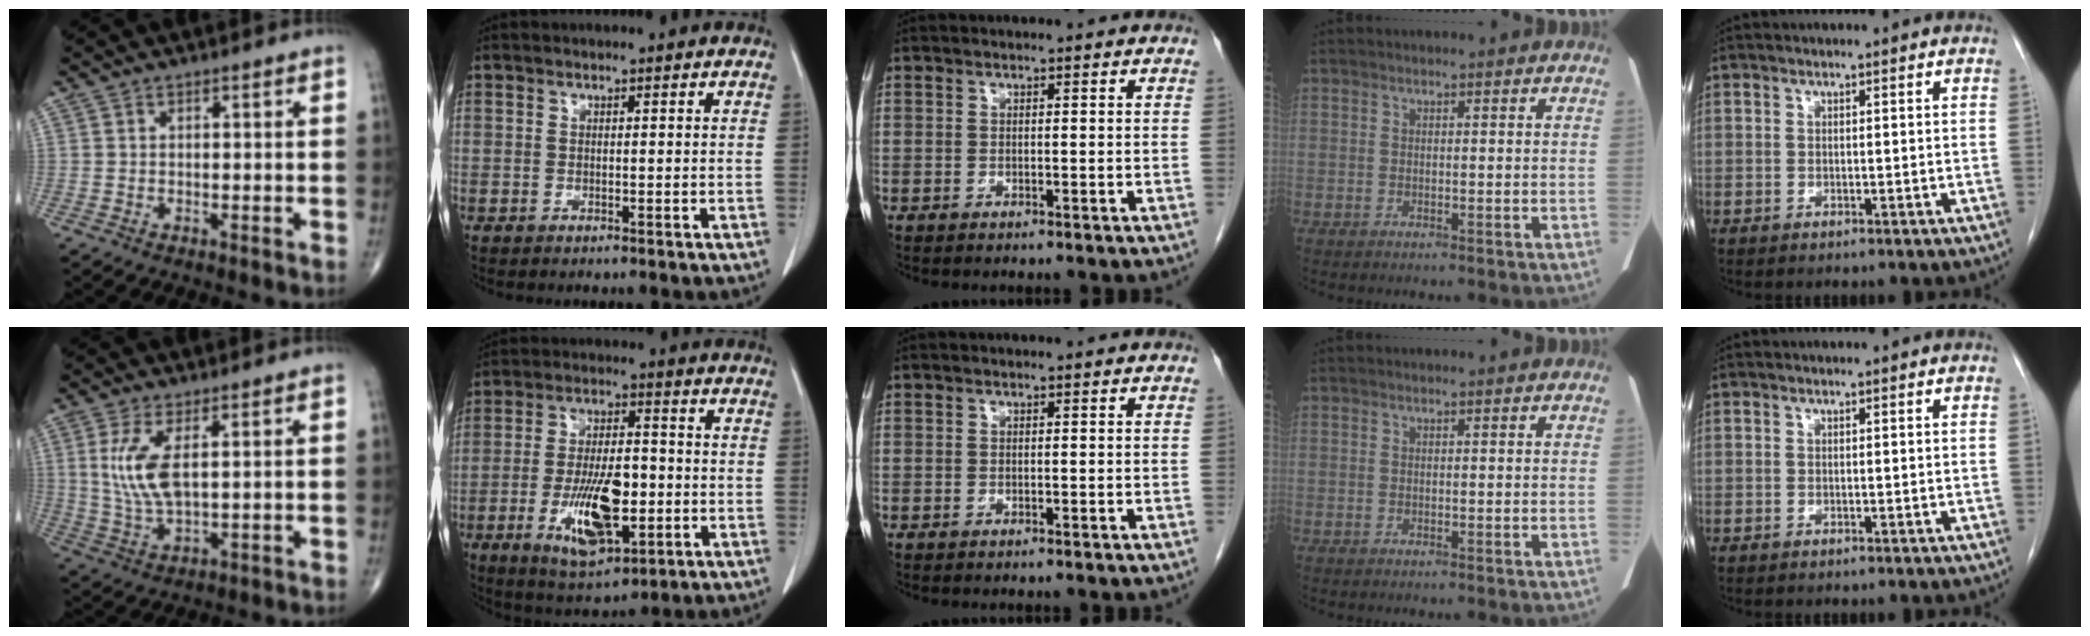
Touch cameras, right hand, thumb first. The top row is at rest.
{"thumb": {"total": 8.6, "force": [1.9, 3.4, 7.6], "torque": [-0.168, -0.010, 0.047]}, "index": {"total": 12.8, "force": [-3.4, 4.7, 11.5], "torque": [-0.212, -0.004, -0.049]}}